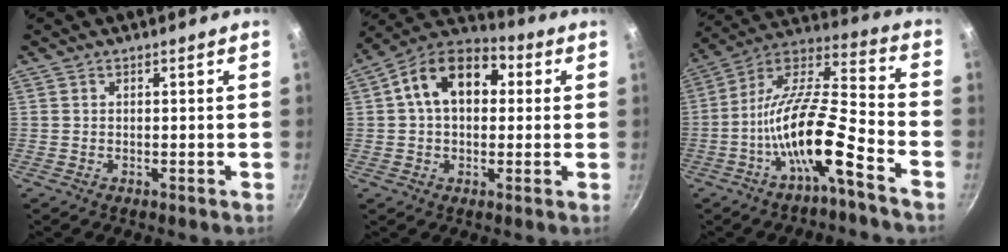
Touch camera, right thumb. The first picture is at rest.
{"total": 14.9, "force": [2.9, 10.0, 10.6], "torque": [-0.138, 0.030, 0.025]}
{"total": 16.4, "force": [-7.6, 4.0, 14.0], "torque": [-0.251, 0.064, -0.153]}